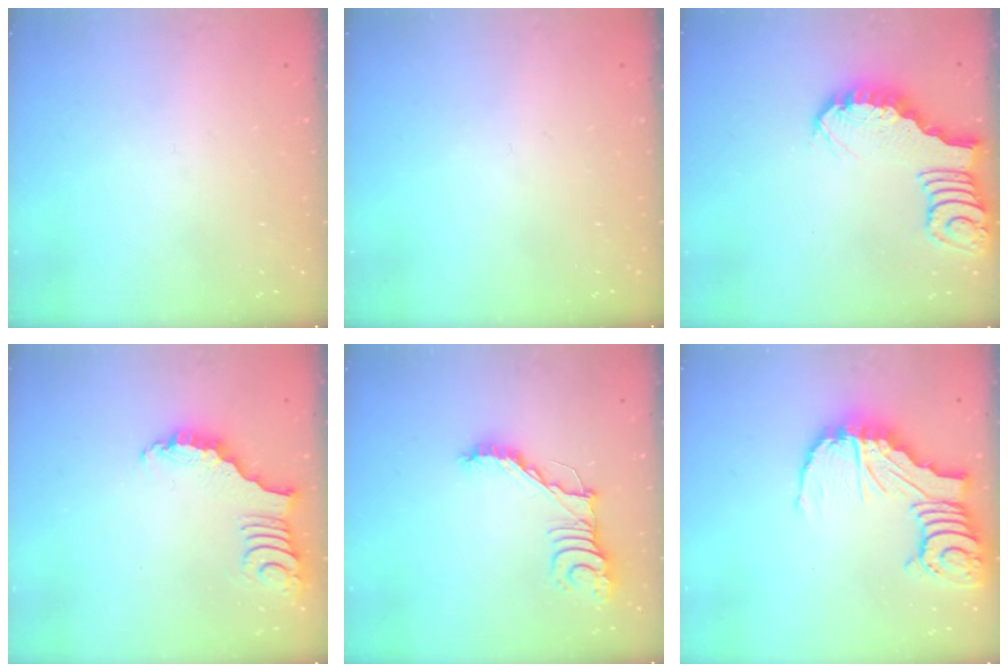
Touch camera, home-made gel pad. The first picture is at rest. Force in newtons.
{"total": 0.0}
{"total": 2.9, "press": 2.8, "slide": 0.4}
{"total": 2.2, "press": 2.2, "slide": 0.3}
{"total": 12.8, "press": 12.8, "slide": 0.3}
{"total": 14.6, "press": 14.5, "slide": 1.7}